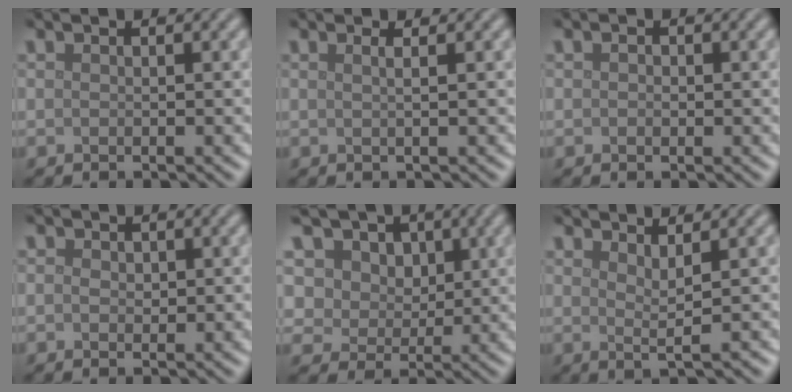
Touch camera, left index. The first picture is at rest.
{"total": 1.8, "force": [0.7, 0.8, 1.4], "torque": [-0.006, 0.001, -0.012]}
{"total": 0.9, "force": [0.2, 0.6, 0.6], "torque": [-0.006, -0.004, 0.000]}
{"total": 1.0, "force": [0.1, 0.8, 0.6], "torque": [-0.010, 0.000, -0.002]}
{"total": 11.8, "force": [5.6, 8.4, 6.1], "torque": [-0.114, 0.022, 0.076]}
{"total": 1.9, "force": [1.0, 0.4, 1.5], "torque": [-0.021, -0.003, 0.014]}